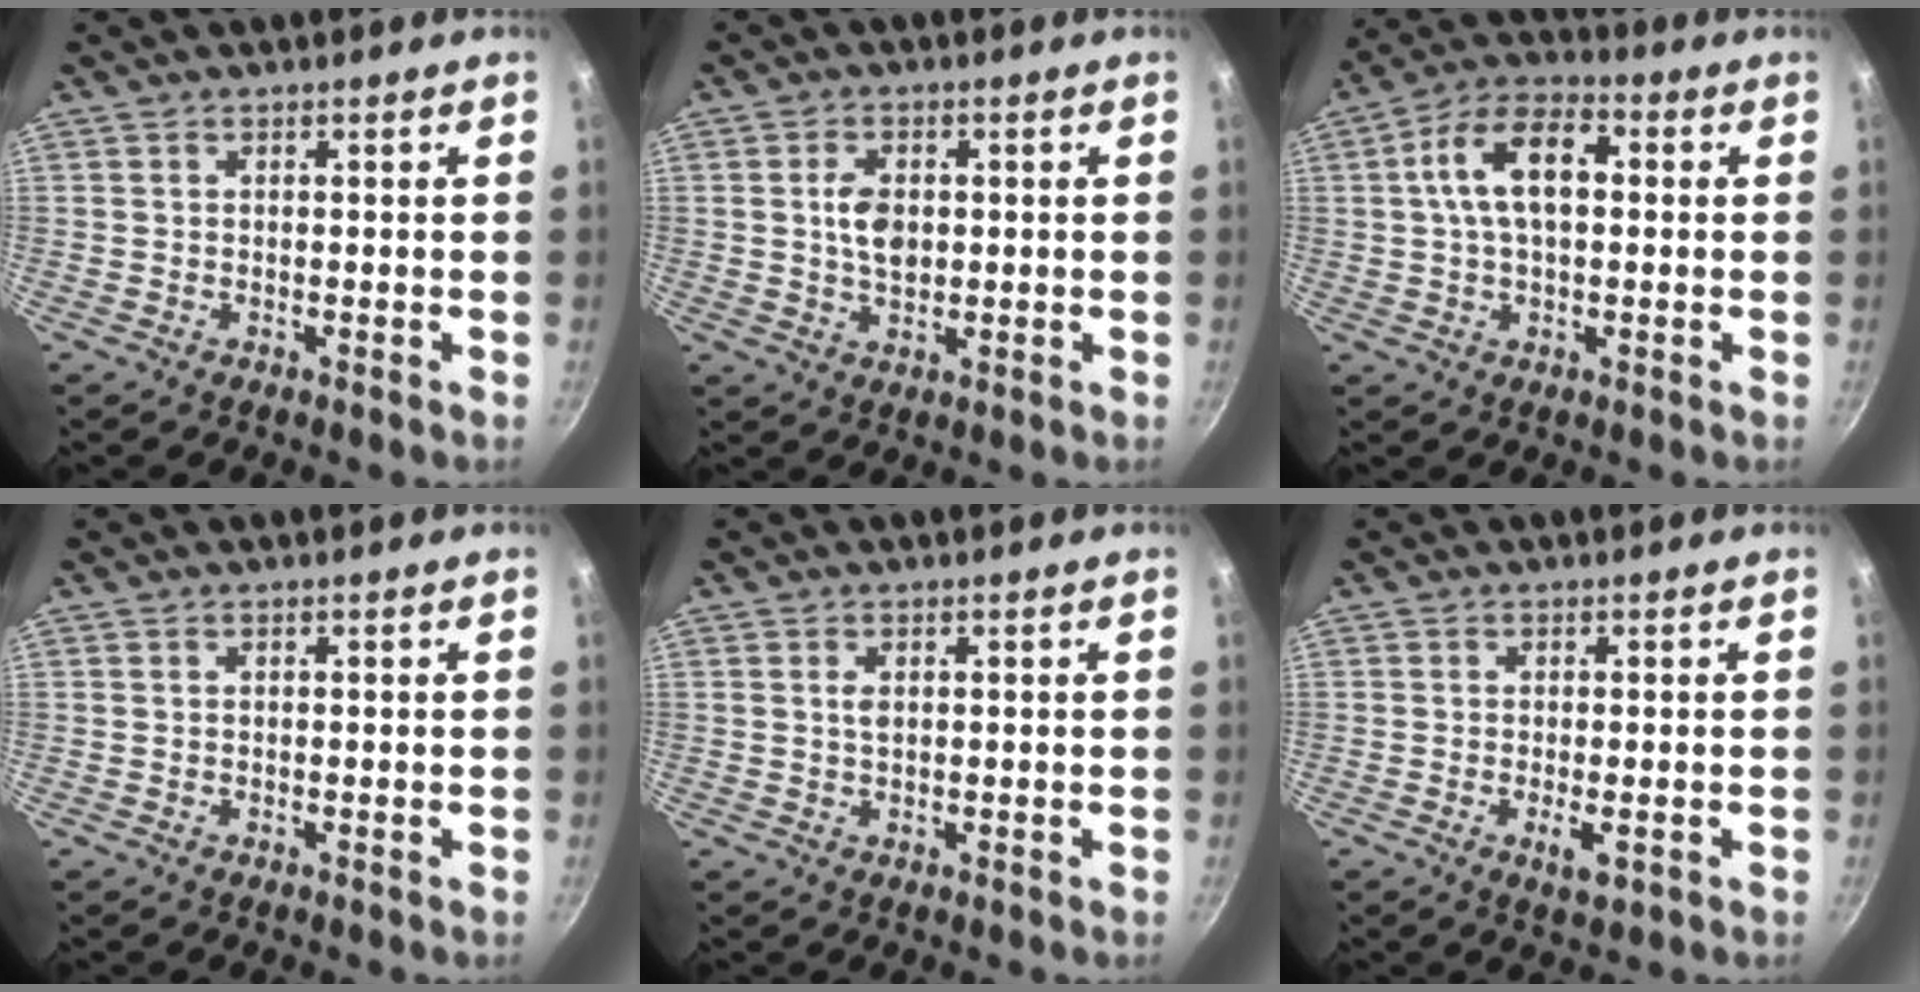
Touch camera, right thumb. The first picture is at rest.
{"total": 5.5, "force": [0.6, 3.5, 4.1], "torque": [-0.066, -0.001, 0.013]}
{"total": 12.0, "force": [1.8, 6.6, 9.8], "torque": [-0.177, 0.027, 0.026]}
{"total": 0.0}
{"total": 1.4, "force": [0.4, 0.8, 1.1], "torque": [-0.019, -0.001, 0.009]}
{"total": 2.6, "force": [-0.8, 0.9, 2.3], "torque": [-0.042, -0.004, -0.012]}